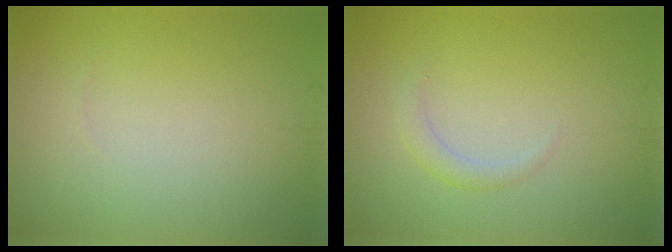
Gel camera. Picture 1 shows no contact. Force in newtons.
{"total": 1.2, "press": 1.2, "slide": 0.1}